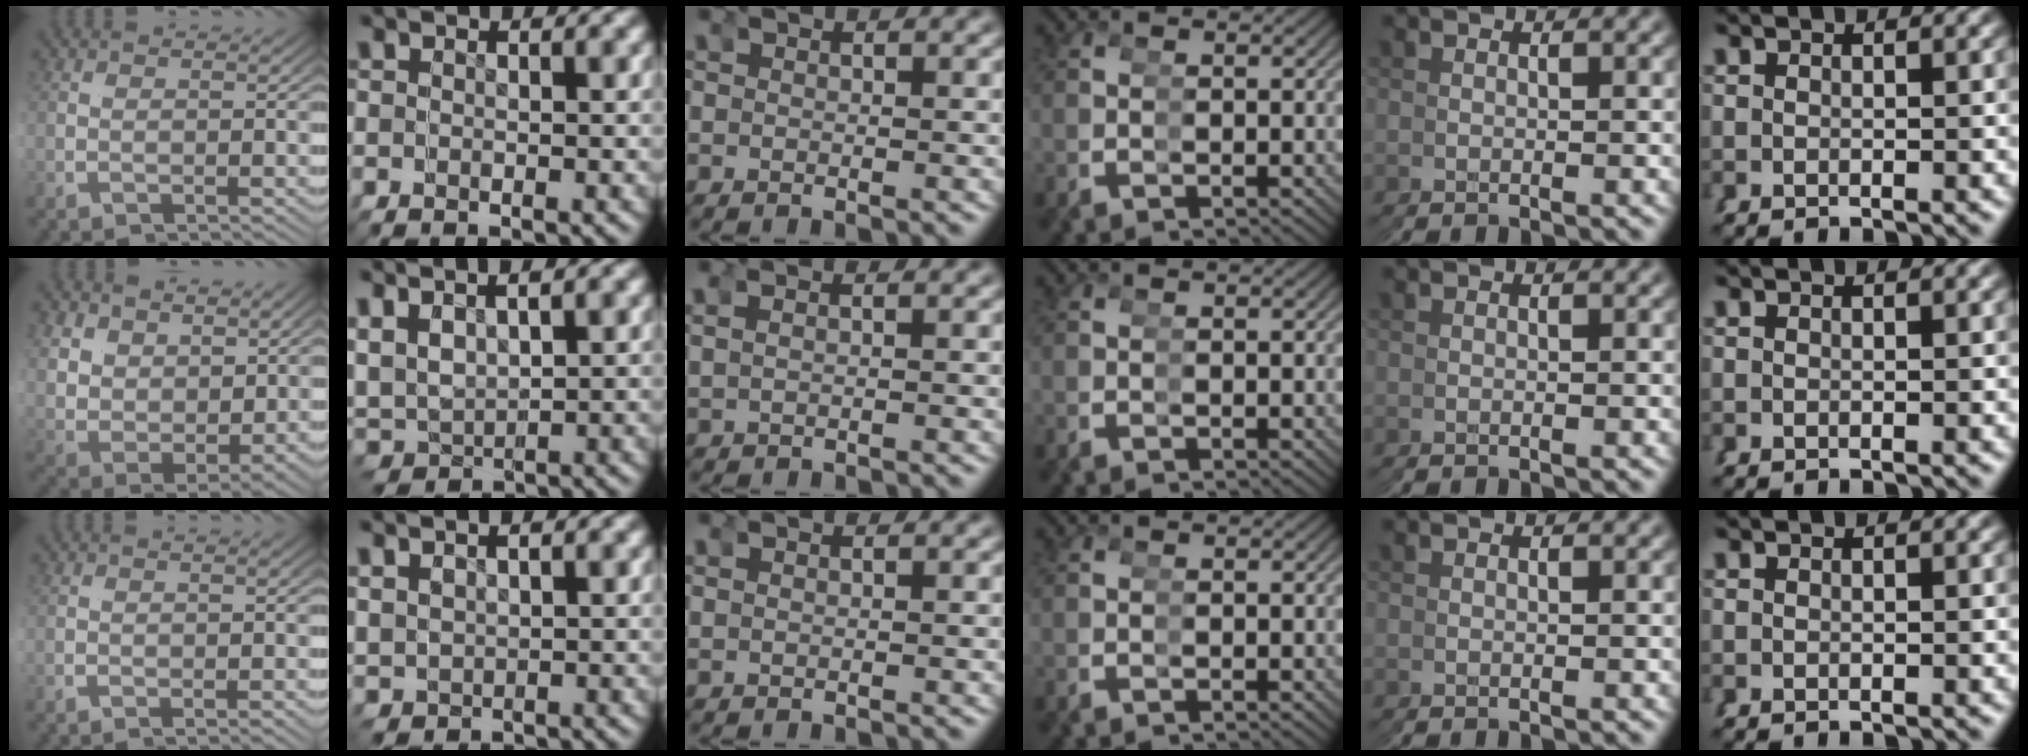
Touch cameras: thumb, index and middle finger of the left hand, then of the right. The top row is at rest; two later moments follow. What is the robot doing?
{"motion": "grasp_and_lifting", "object": "hoodie"}